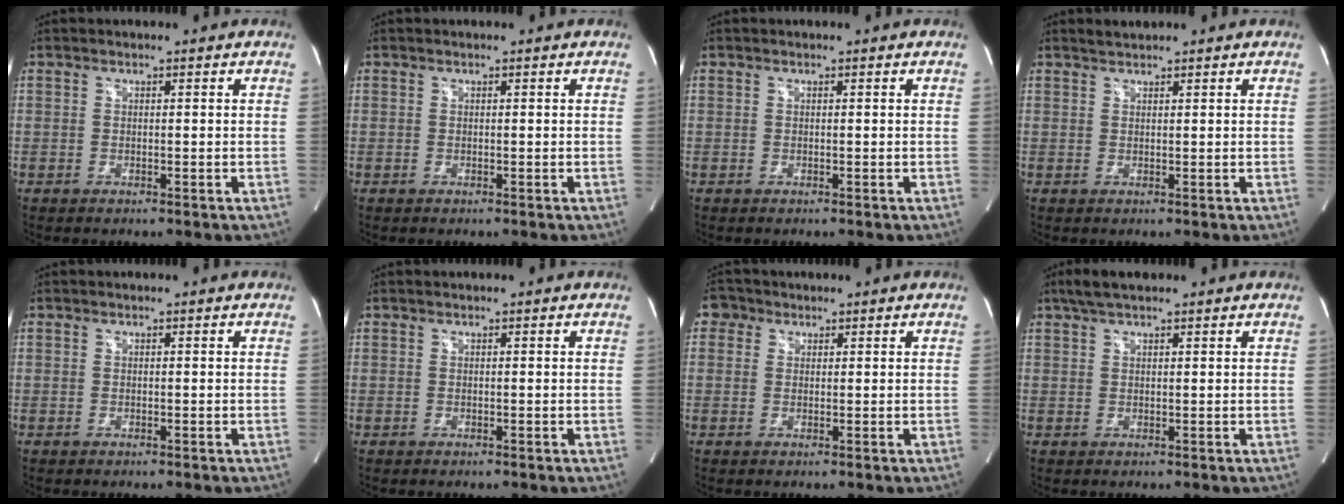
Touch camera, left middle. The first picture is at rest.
{"total": 0.0}
{"total": 0.0}
{"total": 1.2, "force": [1.2, 0.1, 0.2], "torque": [-0.012, 0.007, 0.027]}
{"total": 0.0}
{"total": 0.0}
{"total": 2.8, "force": [1.3, 2.4, 0.5], "torque": [-0.007, 0.010, 0.018]}
{"total": 3.9, "force": [3.0, 0.9, 2.3], "torque": [-0.051, 0.021, 0.056]}